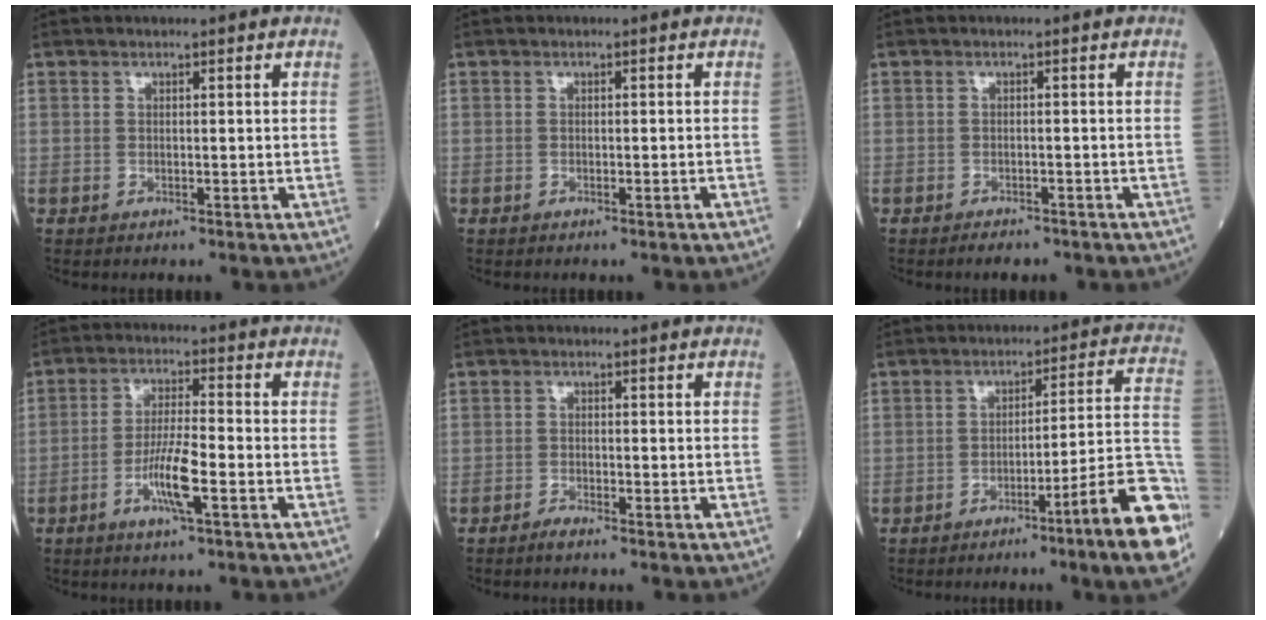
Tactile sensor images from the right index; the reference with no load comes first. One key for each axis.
{"total": 0.5, "fx": -0.3, "fy": -0.1, "fz": 0.4, "tx": -0.011, "ty": 0.000, "tz": -0.003}
{"total": 2.9, "fx": -2.5, "fy": 0.9, "fz": 1.2, "tx": -0.017, "ty": -0.003, "tz": -0.029}
{"total": 6.8, "fx": -2.7, "fy": 0.3, "fz": 6.2, "tx": -0.122, "ty": -0.004, "tz": -0.051}
{"total": 1.4, "fx": -1.2, "fy": -0.2, "fz": 0.6, "tx": -0.017, "ty": -0.001, "tz": -0.024}
{"total": 13.7, "fx": -7.2, "fy": -0.9, "fz": 11.6, "tx": -0.131, "ty": 0.009, "tz": -0.106}